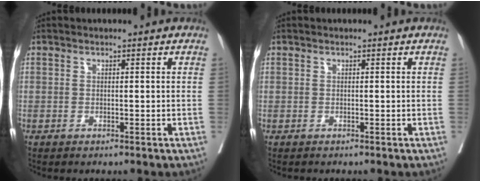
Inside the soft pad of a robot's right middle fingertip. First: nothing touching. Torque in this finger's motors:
{"motor_torque": [-1.17, 0.91, -0.09, -0.05]}